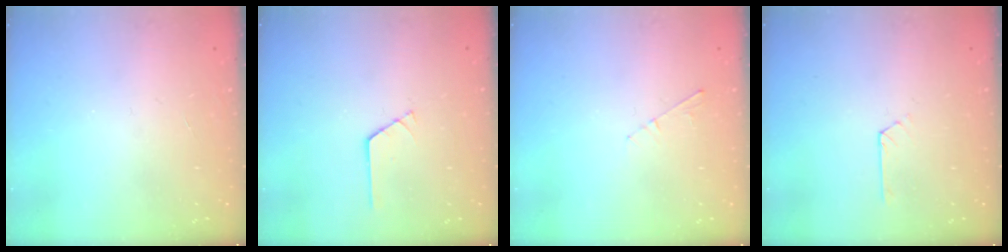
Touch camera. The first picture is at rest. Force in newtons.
{"total": 0.7, "press": 0.6, "slide": 0.1}
{"total": 2.8, "press": 2.8, "slide": 0.4}
{"total": 2.0, "press": 2.0, "slide": 0.2}